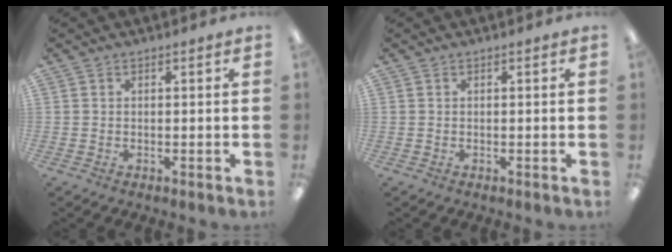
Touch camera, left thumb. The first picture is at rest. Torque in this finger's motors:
{"motor_torque": [0.00, 0.00, 0.00, 0.00, 0.00]}